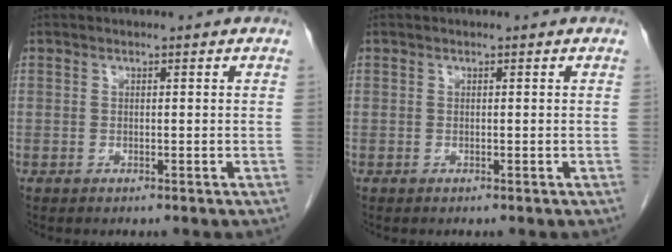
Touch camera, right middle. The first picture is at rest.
{"total": 0.0}